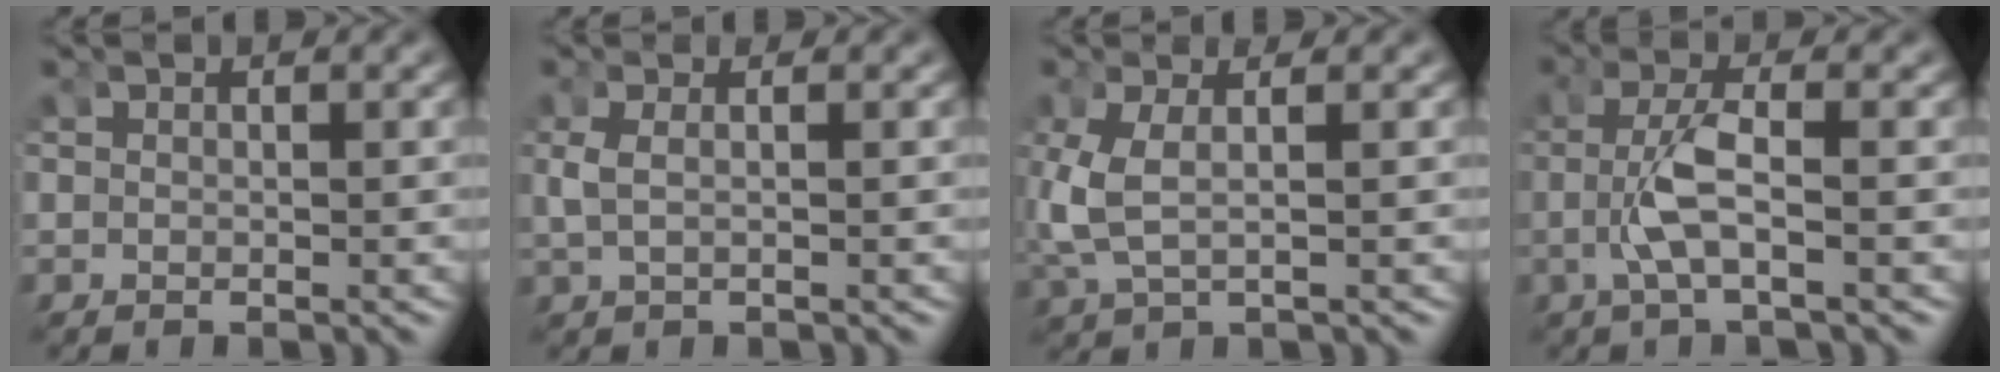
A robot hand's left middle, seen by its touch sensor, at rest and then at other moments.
{"total": 1.9, "force": [0.1, 0.8, 1.7], "torque": [-0.050, -0.003, 0.011]}
{"total": 3.7, "force": [-0.2, 1.9, 3.1], "torque": [-0.096, -0.014, 0.012]}
{"total": 3.4, "force": [-0.9, 0.3, 3.2], "torque": [-0.075, -0.003, -0.011]}